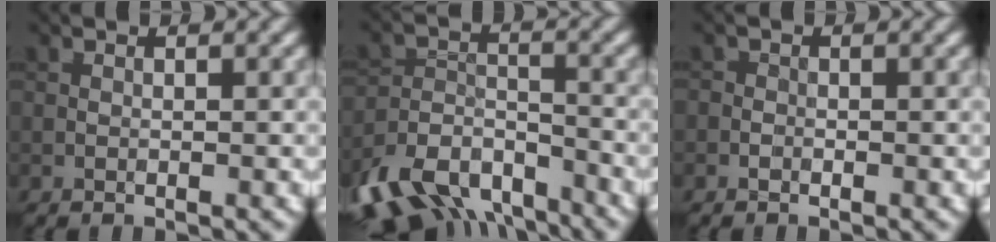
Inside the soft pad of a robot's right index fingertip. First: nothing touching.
{"total": 10.1, "force": [-7.9, 4.7, 4.1], "torque": [-0.080, -0.015, -0.136]}
{"total": 0.7, "force": [-0.4, 0.6, 0.1], "torque": [0.003, -0.002, -0.009]}